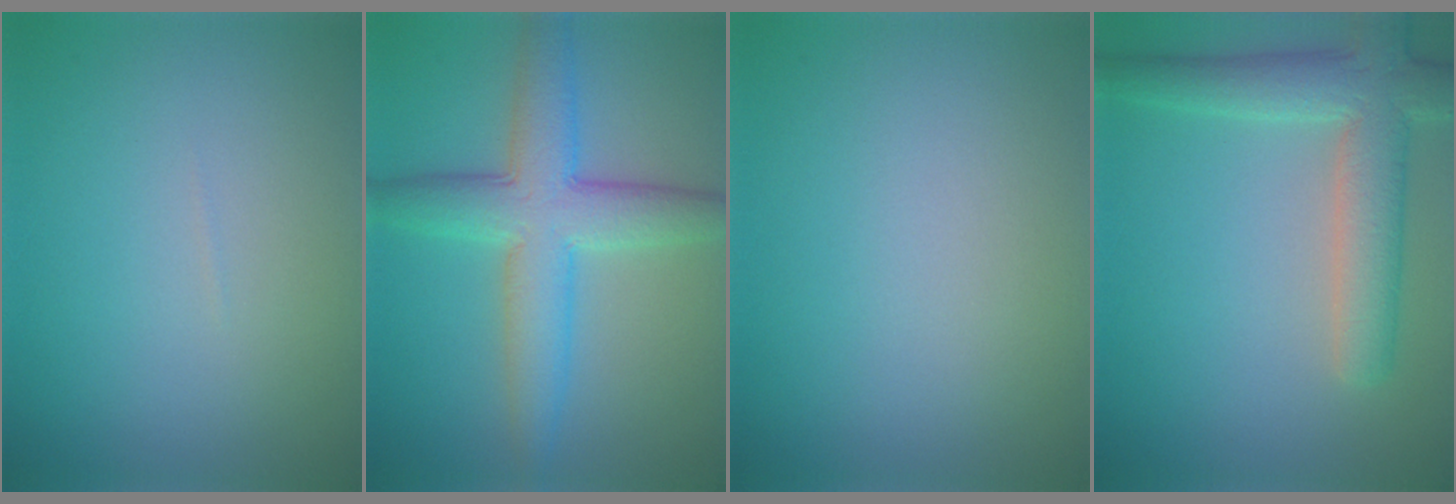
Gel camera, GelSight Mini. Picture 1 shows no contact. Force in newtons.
{"total": 6.4, "press": 6.4, "slide": 0.1}
{"total": 0.0}
{"total": 6.0, "press": 6.0, "slide": 0.6}